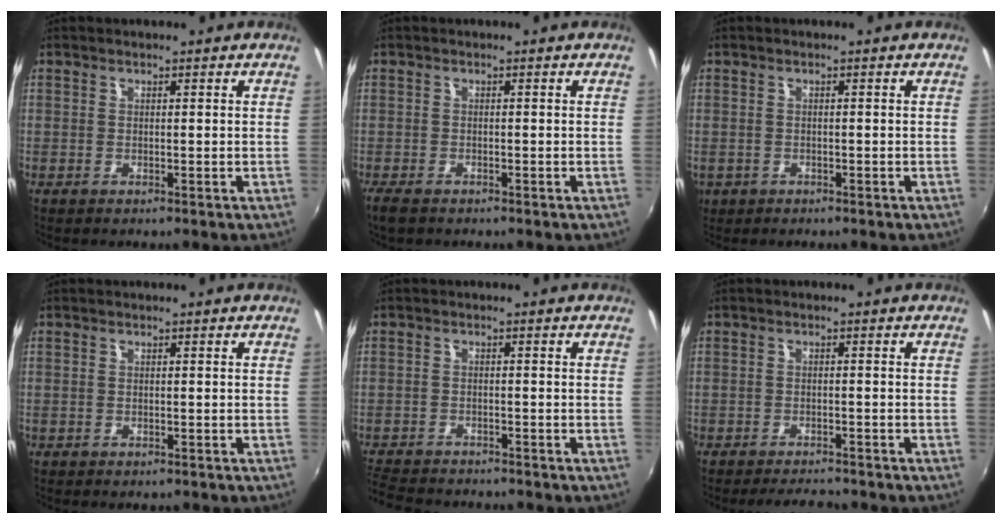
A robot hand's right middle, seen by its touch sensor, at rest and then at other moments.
{"total": 3.1, "force": [-2.4, 1.2, 1.5], "torque": [-0.038, -0.013, -0.045]}
{"total": 3.3, "force": [-1.2, 2.8, 1.3], "torque": [-0.033, -0.007, -0.014]}
{"total": 1.0, "force": [-0.7, 0.7, 0.2], "torque": [-0.007, -0.002, -0.008]}
{"total": 9.0, "force": [-8.2, 2.4, 2.7], "torque": [-0.084, -0.016, -0.139]}
{"total": 5.5, "force": [-5.0, 1.2, 1.8], "torque": [-0.050, -0.006, -0.074]}